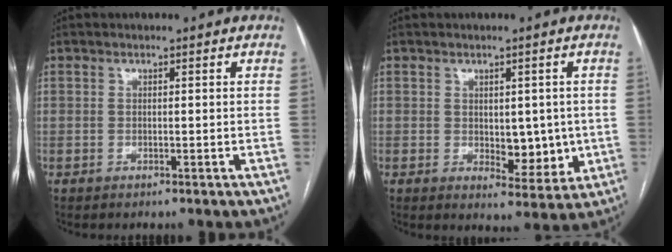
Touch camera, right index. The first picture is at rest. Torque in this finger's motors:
{"motor_torque": [0.09, 0.02, 0.10, 0.02]}